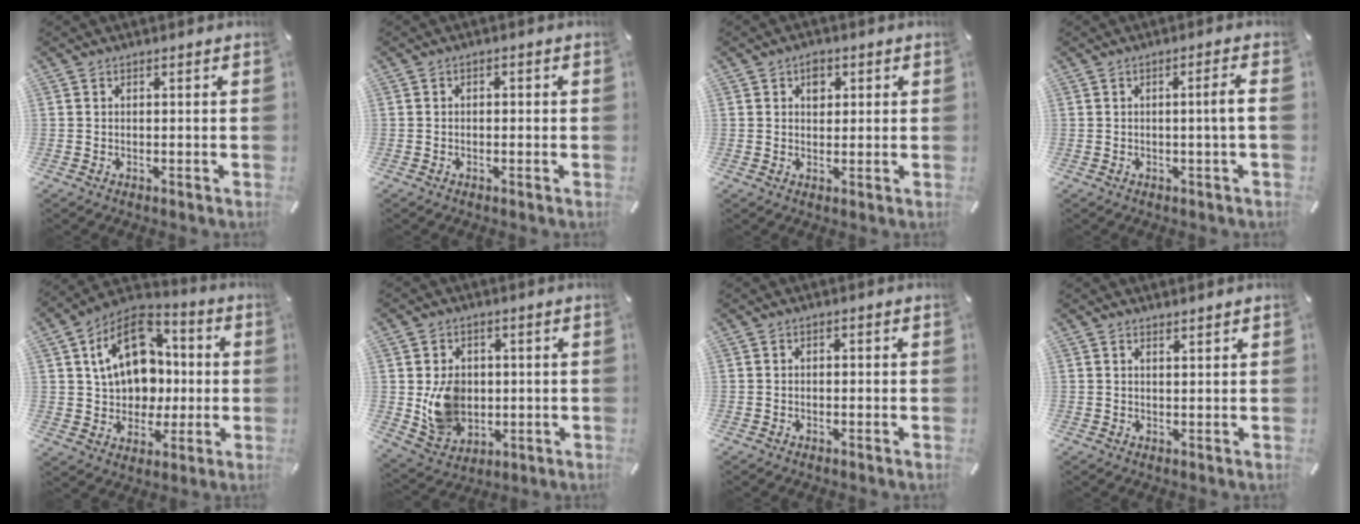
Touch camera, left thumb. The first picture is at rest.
{"total": 1.0, "force": [-0.3, 0.7, 0.7], "torque": [-0.014, 0.004, -0.007]}
{"total": 3.1, "force": [1.1, 2.3, 1.6], "torque": [-0.003, -0.007, 0.012]}
{"total": 4.5, "force": [0.0, -0.1, 4.5], "torque": [-0.080, -0.004, -0.004]}
{"total": 17.7, "force": [3.3, 13.9, 10.4], "torque": [-0.180, -0.006, 0.067]}
{"total": 9.7, "force": [0.4, 8.4, 4.8], "torque": [-0.086, -0.003, 0.008]}
{"total": 0.7, "force": [-0.2, 0.5, 0.5], "torque": [-0.010, 0.001, -0.005]}
{"total": 1.3, "force": [1.3, 0.1, 0.4], "torque": [-0.008, -0.004, 0.024]}